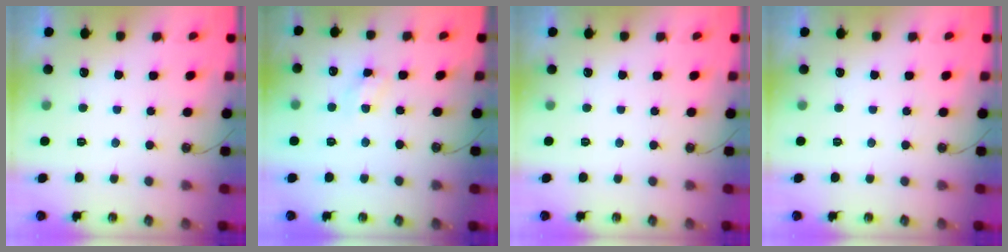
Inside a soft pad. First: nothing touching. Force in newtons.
{"total": 4.5, "press": 4.4, "slide": 0.2}
{"total": 0.0}
{"total": 0.0}